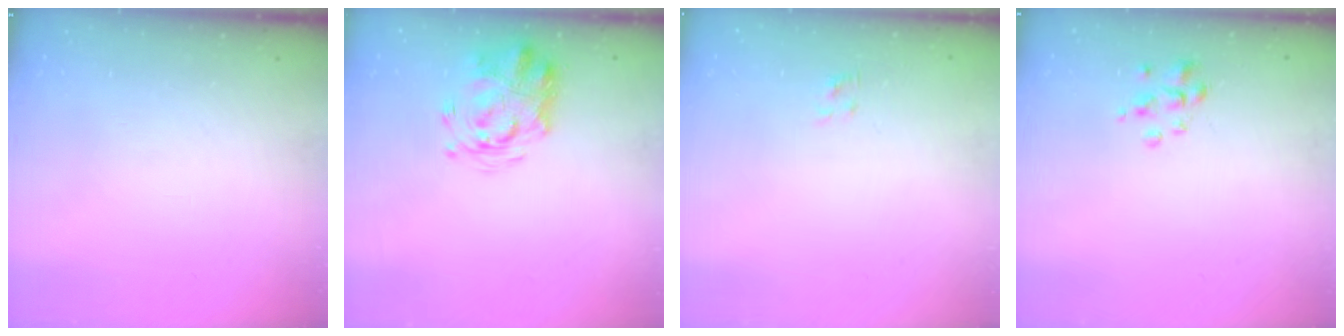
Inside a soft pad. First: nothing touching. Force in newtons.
{"total": 3.6, "press": 3.5, "slide": 0.6}
{"total": 0.5, "press": 0.3, "slide": 0.4}
{"total": 2.7, "press": 2.5, "slide": 0.9}